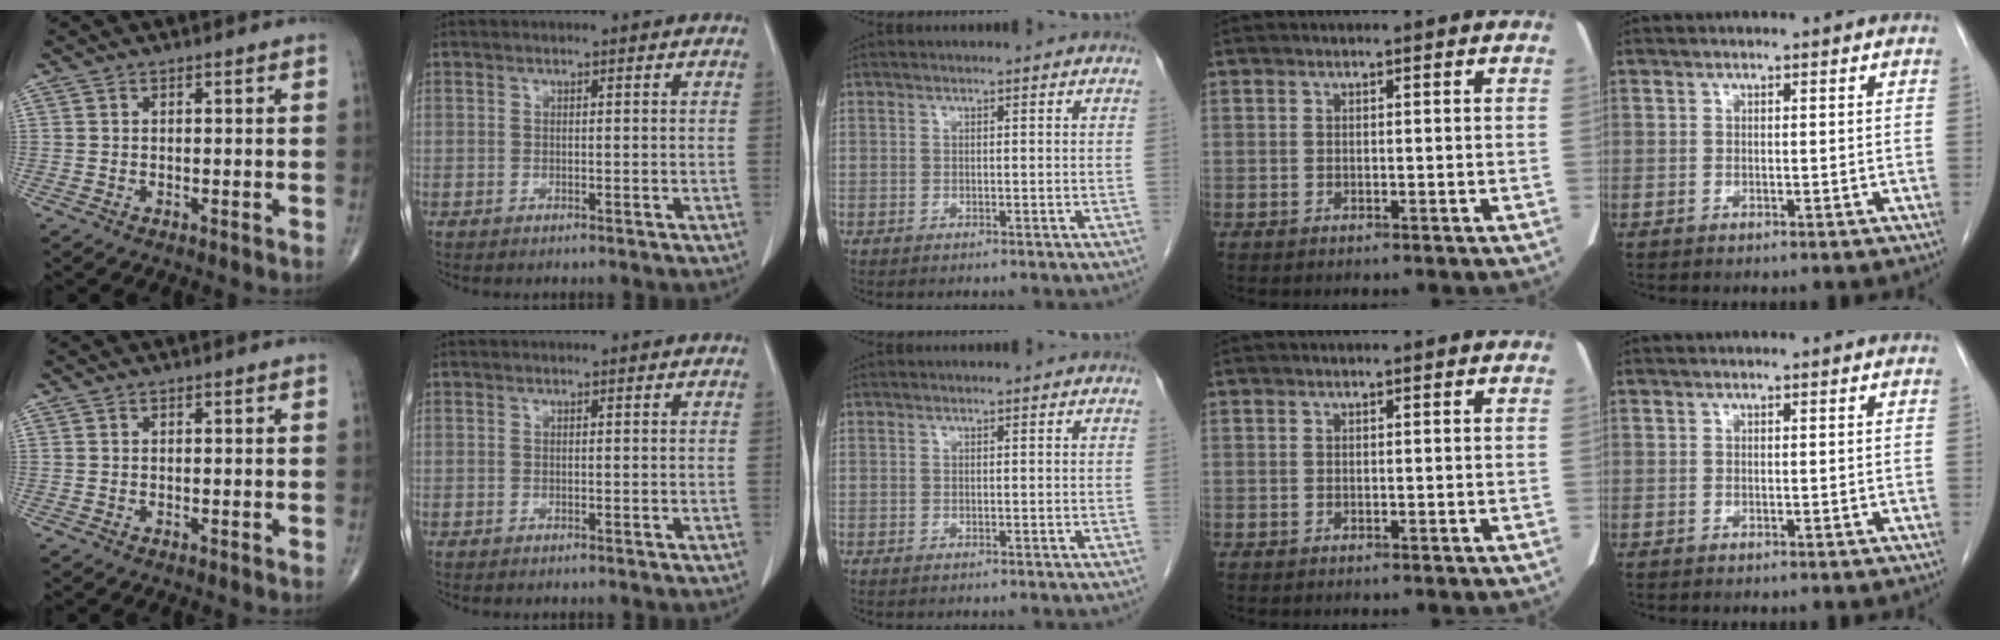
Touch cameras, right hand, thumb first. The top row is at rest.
{}